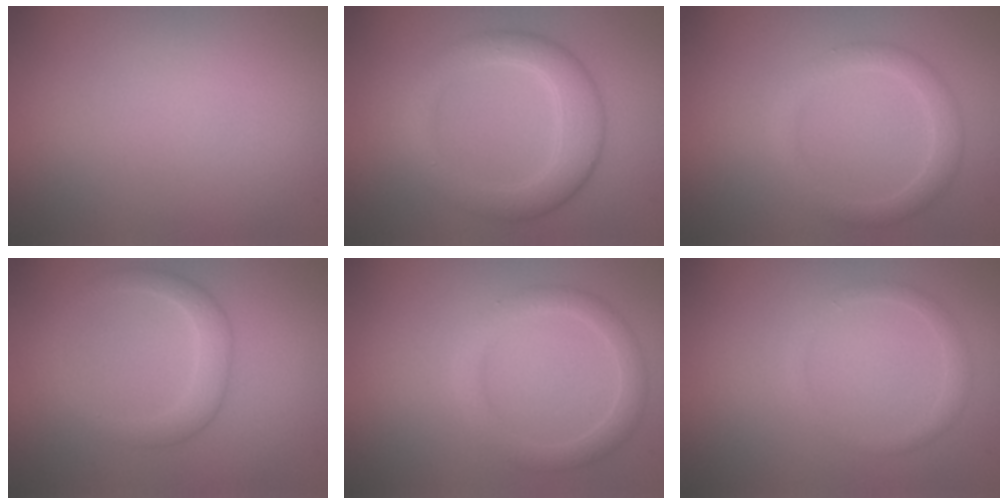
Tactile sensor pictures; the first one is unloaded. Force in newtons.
{"total": 4.2, "press": 4.2, "slide": 0.0}
{"total": 2.5, "press": 2.5, "slide": 0.1}
{"total": 2.3, "press": 2.3, "slide": 0.1}
{"total": 2.7, "press": 2.7, "slide": 0.1}
{"total": 1.3, "press": 1.3, "slide": 0.0}